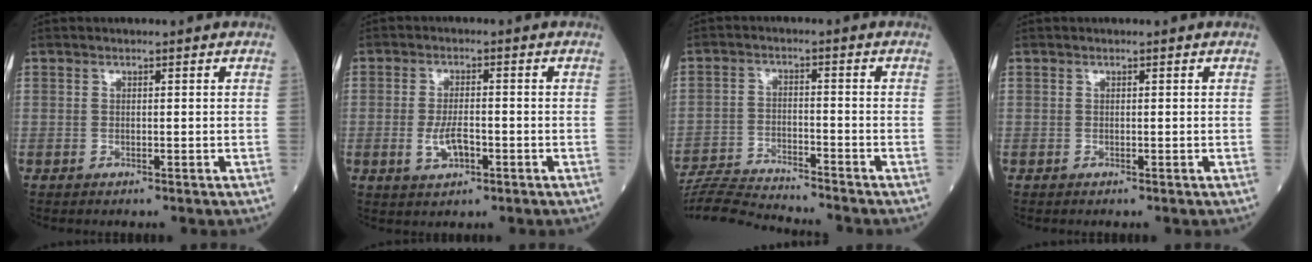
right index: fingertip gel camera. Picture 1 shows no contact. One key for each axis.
{"total": 4.2, "fx": -1.3, "fy": 1.6, "fz": 3.7, "tx": -0.073, "ty": -0.002, "tz": -0.021}
{"total": 11.1, "fx": -10.7, "fy": -0.9, "fz": 2.6, "tx": -0.039, "ty": -0.008, "tz": -0.187}
{"total": 0.0}